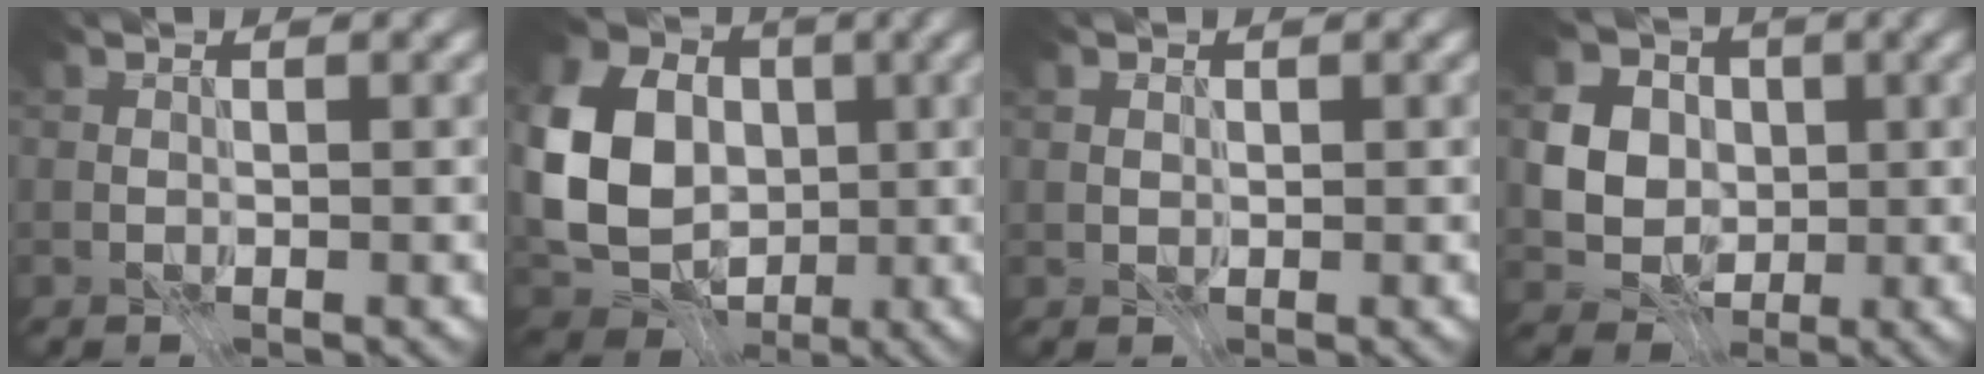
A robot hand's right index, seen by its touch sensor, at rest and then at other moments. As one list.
[{"total": 11.7, "force": [-0.2, 9.2, 7.2], "torque": [-0.175, -0.003, -0.021]}, {"total": 0.7, "force": [0.1, 0.6, 0.3], "torque": [-0.005, -0.001, 0.000]}, {"total": 8.0, "force": [0.4, 7.0, 3.8], "torque": [-0.069, 0.010, -0.016]}]